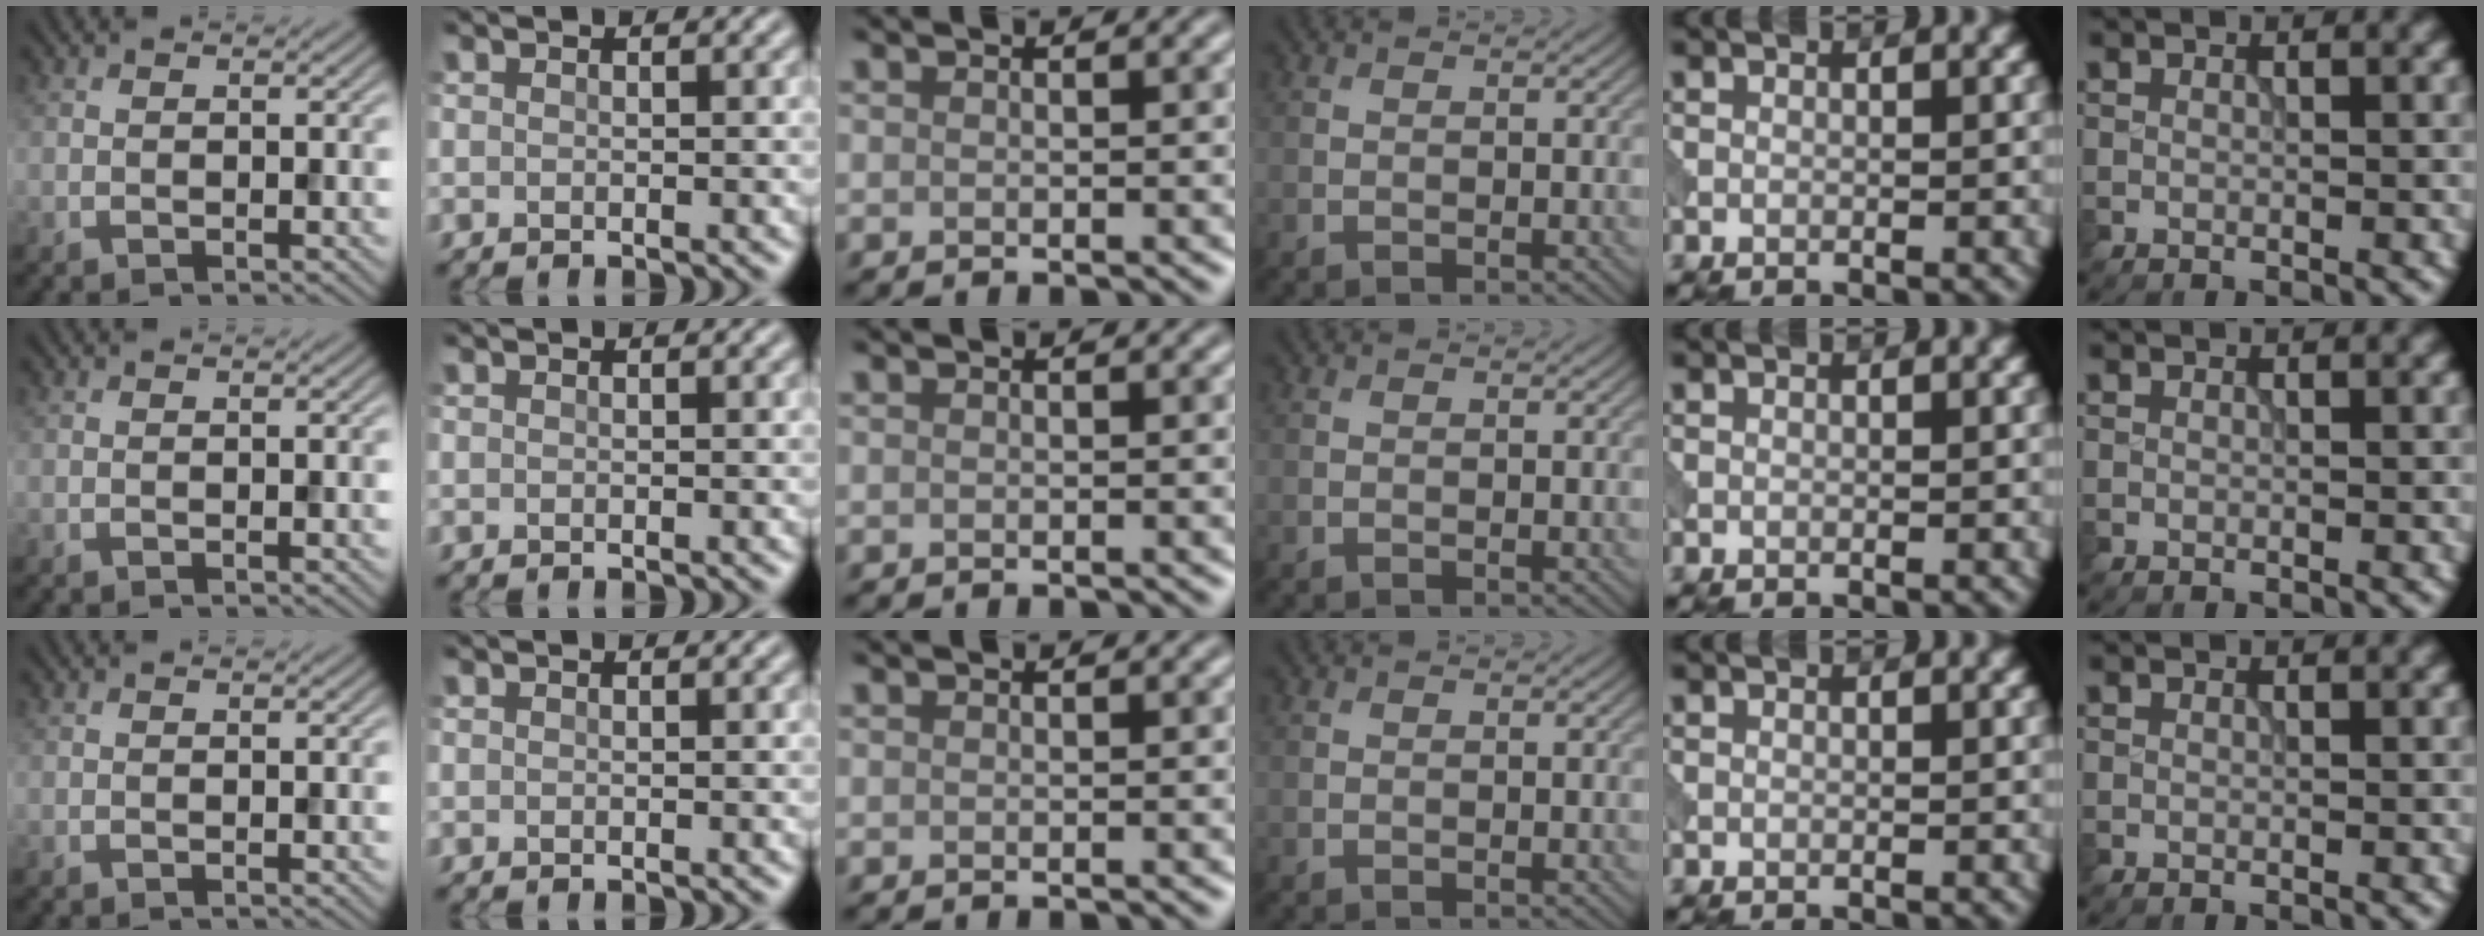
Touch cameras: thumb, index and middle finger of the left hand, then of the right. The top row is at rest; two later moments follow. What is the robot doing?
{"motion": "pour", "object": "beaker"}